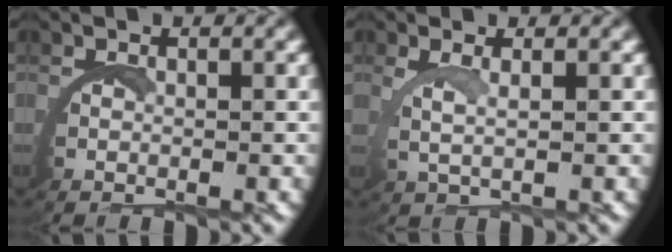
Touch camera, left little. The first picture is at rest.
{"total": 2.1, "force": [1.4, -0.2, 1.6], "torque": [-0.047, -0.005, 0.031]}